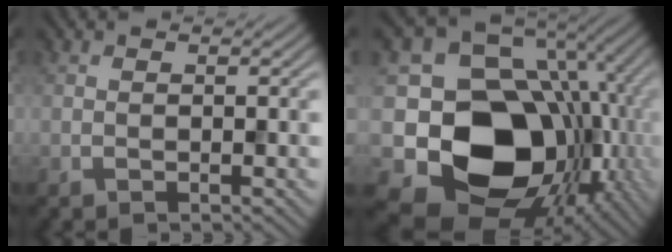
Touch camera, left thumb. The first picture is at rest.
{"total": 19.5, "force": [-4.5, 16.0, 10.1], "torque": [-0.206, -0.051, -0.057]}